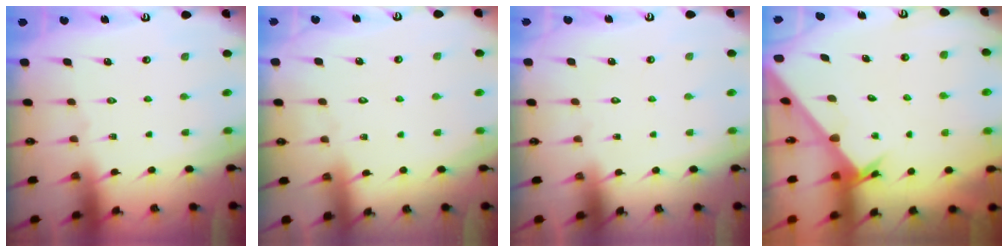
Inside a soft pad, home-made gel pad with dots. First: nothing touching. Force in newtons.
{"total": 2.5, "press": 2.5, "slide": 0.3}
{"total": 1.7, "press": 1.6, "slide": 0.1}
{"total": 2.4, "press": 2.4, "slide": 0.2}